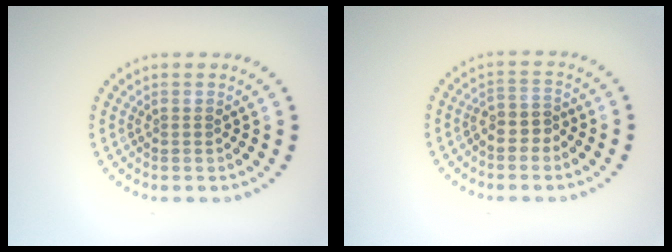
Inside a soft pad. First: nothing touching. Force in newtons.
{"total": 1.7, "press": 1.5, "slide": 0.8}